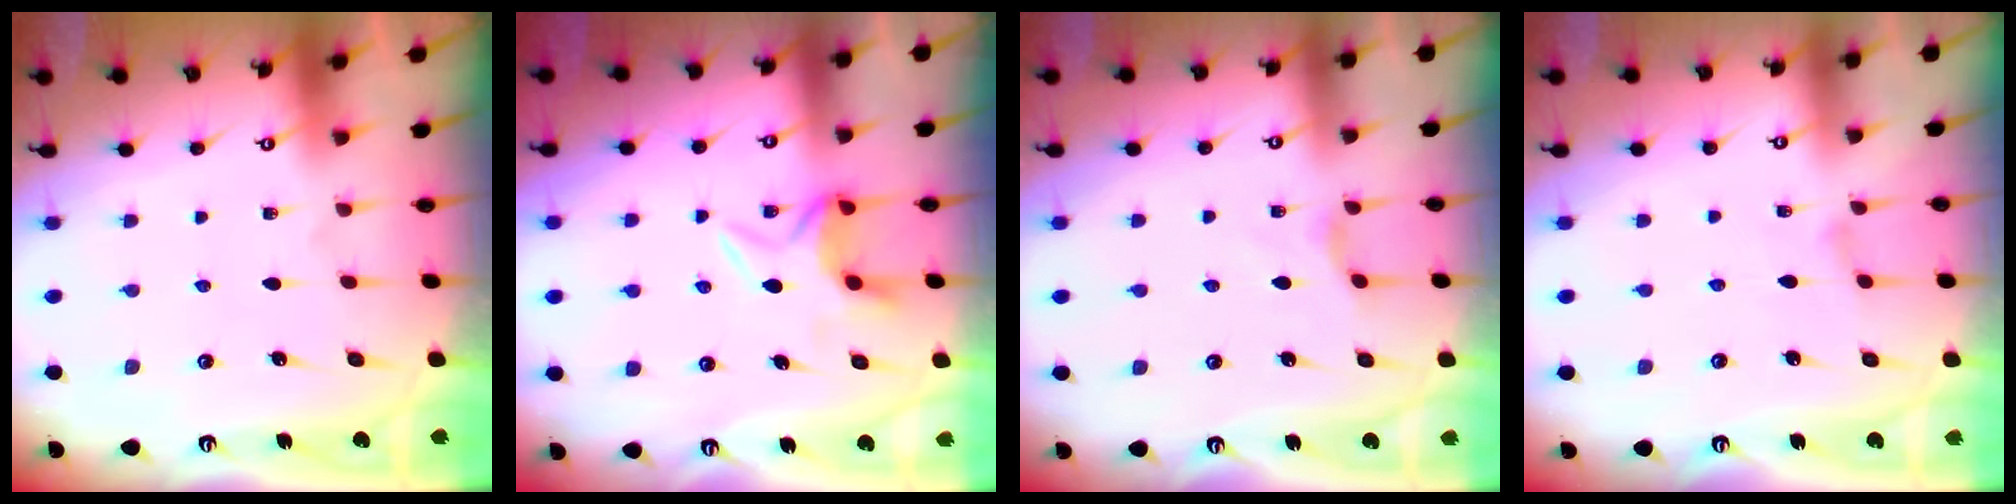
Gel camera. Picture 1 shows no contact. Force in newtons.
{"total": 6.5, "press": 6.4, "slide": 1.3}
{"total": 2.0, "press": 2.0, "slide": 0.3}
{"total": 1.9, "press": 1.9, "slide": 0.3}